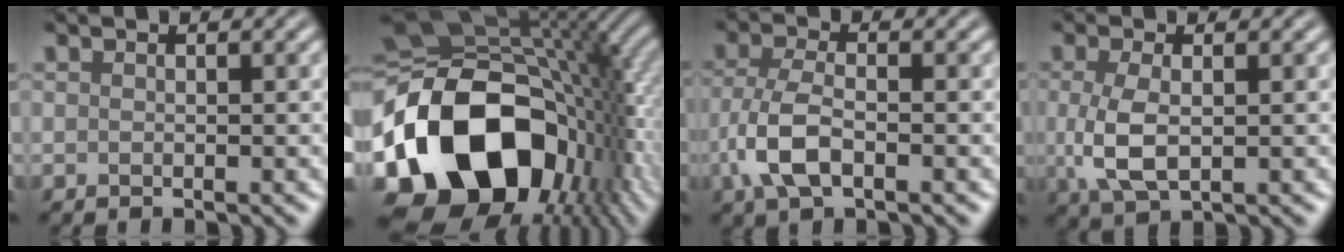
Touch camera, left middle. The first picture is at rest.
{"total": 18.0, "force": [-4.2, 12.3, 12.5], "torque": [-0.242, -0.020, -0.061]}
{"total": 4.5, "force": [-1.7, 2.1, 3.6], "torque": [-0.083, 0.002, -0.039]}
{"total": 4.2, "force": [-0.1, 2.1, 3.6], "torque": [-0.093, -0.005, 0.001]}